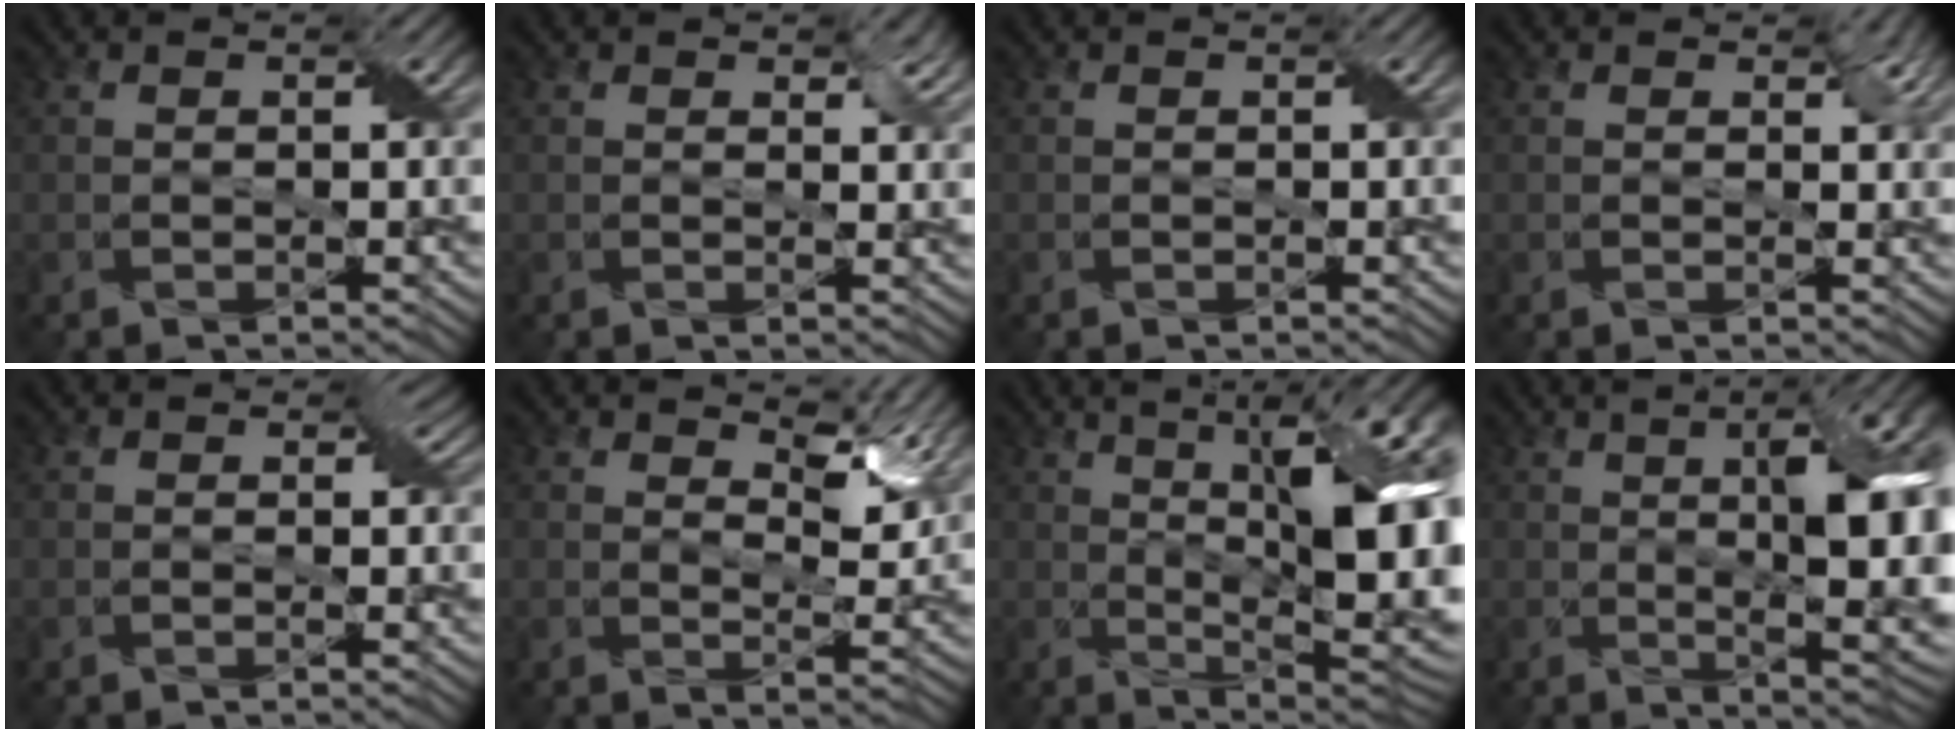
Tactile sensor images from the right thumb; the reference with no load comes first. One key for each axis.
{"total": 2.9, "fx": 1.7, "fy": 1.5, "fz": 1.8, "tx": -0.029, "ty": -0.004, "tz": 0.028}
{"total": 0.0}
{"total": 2.3, "fx": 1.3, "fy": 1.2, "fz": 1.5, "tx": -0.022, "ty": -0.002, "tz": 0.021}
{"total": 1.9, "fx": 0.6, "fy": 1.4, "fz": 1.1, "tx": -0.016, "ty": -0.003, "tz": 0.008}
{"total": 6.3, "fx": 4.2, "fy": 2.6, "fz": 3.9, "tx": -0.067, "ty": -0.006, "tz": 0.065}
{"total": 18.5, "fx": 4.1, "fy": 6.5, "fz": 16.8, "tx": -0.244, "ty": 0.038, "tz": 0.070}
{"total": 14.7, "fx": 2.1, "fy": 4.9, "fz": 13.7, "tx": -0.179, "ty": 0.021, "tz": 0.036}